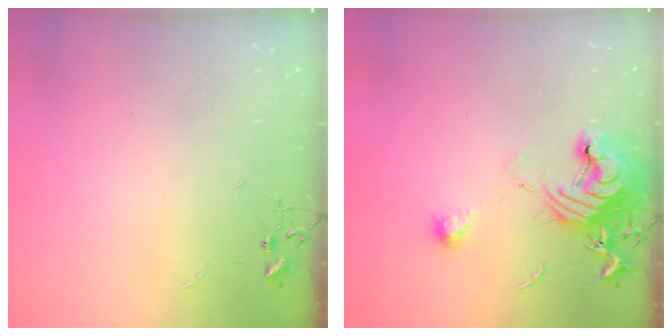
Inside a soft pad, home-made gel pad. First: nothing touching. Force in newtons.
{"total": 14.6, "press": 14.5, "slide": 1.6}